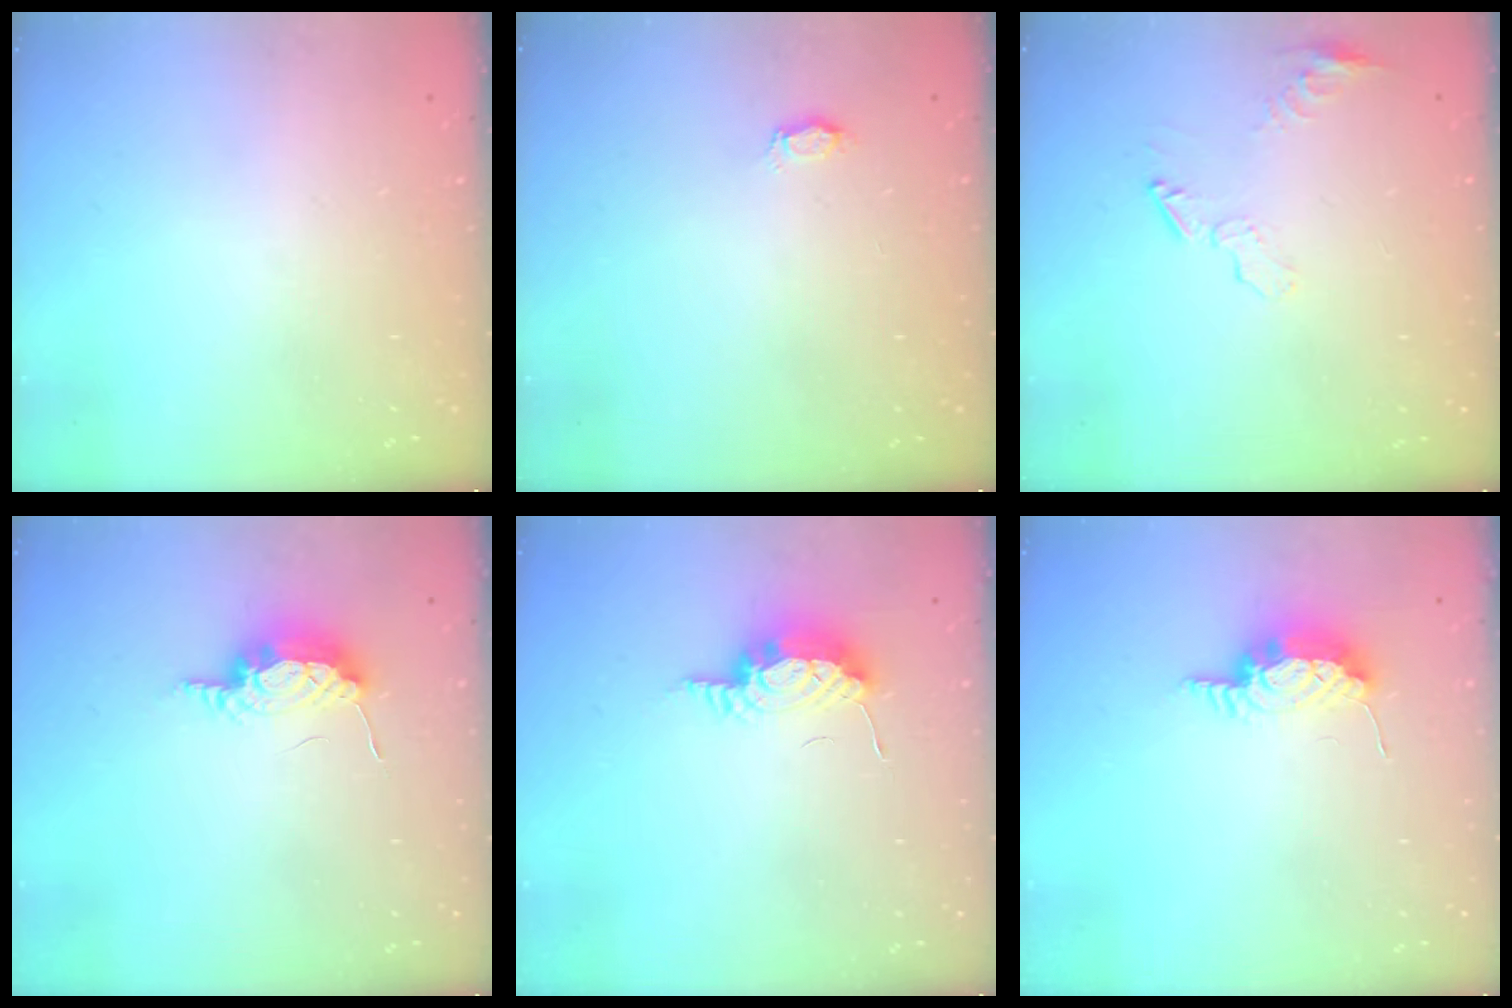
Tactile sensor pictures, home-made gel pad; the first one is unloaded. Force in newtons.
{"total": 3.1, "press": 3.1, "slide": 0.3}
{"total": 6.6, "press": 6.6, "slide": 0.3}
{"total": 7.6, "press": 7.4, "slide": 1.8}
{"total": 8.3, "press": 8.3, "slide": 0.9}
{"total": 8.8, "press": 8.5, "slide": 2.1}